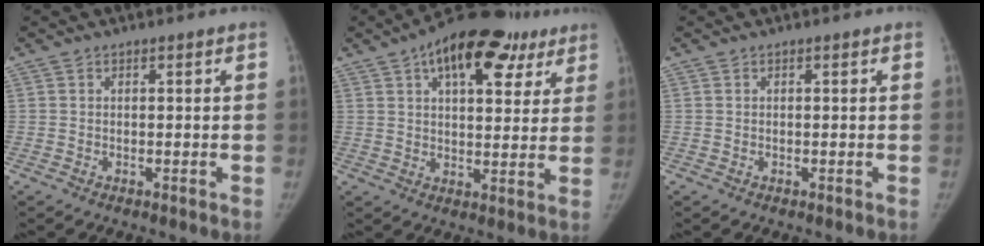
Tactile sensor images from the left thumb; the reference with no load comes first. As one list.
[{"total": 19.0, "force": [10.0, 9.6, 13.0], "torque": [-0.157, 0.001, 0.145]}, {"total": 0.0}]